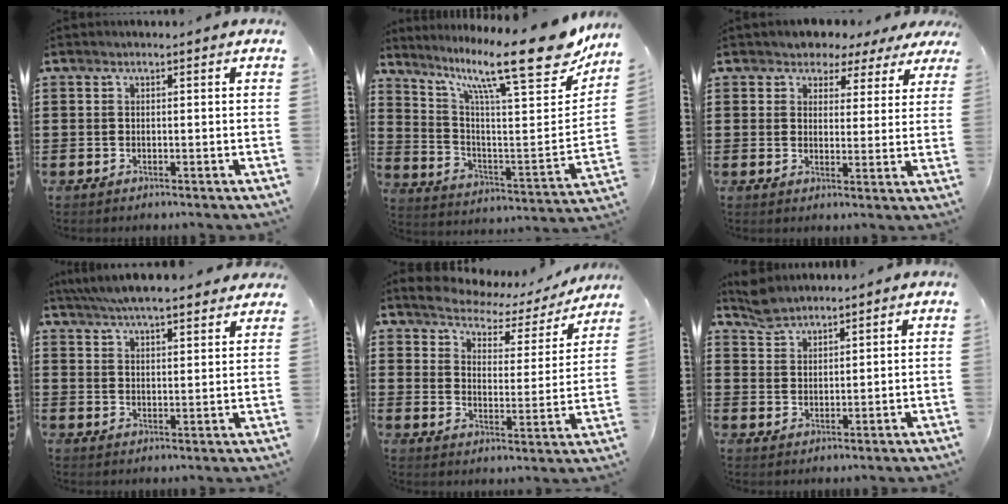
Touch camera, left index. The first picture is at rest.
{"total": 15.9, "force": [11.8, 1.9, 10.6], "torque": [-0.201, -0.082, 0.186]}
{"total": 3.3, "force": [2.8, 1.9, 0.1], "torque": [-0.024, -0.005, 0.046]}
{"total": 6.0, "force": [5.6, 0.5, 1.9], "torque": [-0.056, -0.017, 0.103]}
{"total": 3.1, "force": [3.0, 0.7, 0.3], "torque": [-0.030, -0.029, 0.042]}
{"total": 3.1, "force": [3.0, 0.8, 0.3], "torque": [-0.016, -0.001, 0.058]}